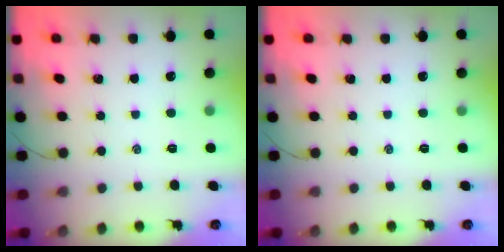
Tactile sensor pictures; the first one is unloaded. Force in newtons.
{"total": 0.0}